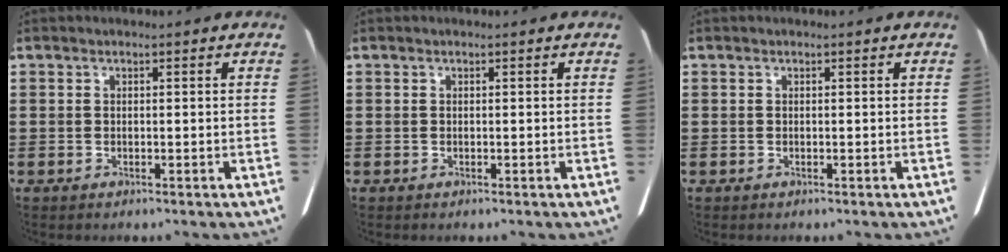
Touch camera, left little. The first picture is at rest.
{"total": 0.0}
{"total": 0.0}